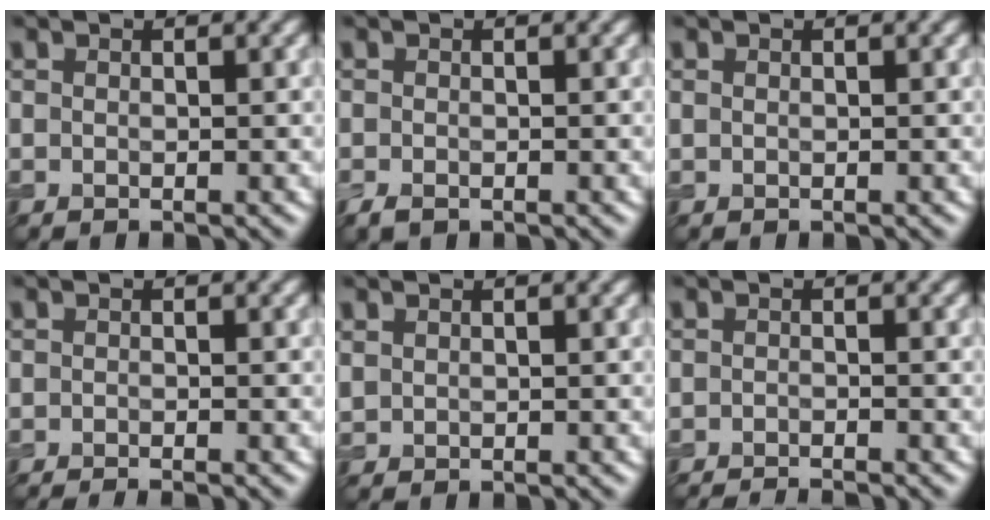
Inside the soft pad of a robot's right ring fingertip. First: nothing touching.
{"total": 1.1, "force": [-0.7, 0.6, 0.6], "torque": [-0.014, -0.005, -0.013]}
{"total": 0.0}
{"total": 1.7, "force": [-1.4, 0.3, 1.0], "torque": [-0.008, -0.004, -0.023]}
{"total": 0.5, "force": [0.4, 0.3, 0.2], "torque": [-0.005, 0.000, 0.013]}
{"total": 2.5, "force": [-2.3, 0.3, 1.0], "torque": [-0.012, -0.004, -0.040]}